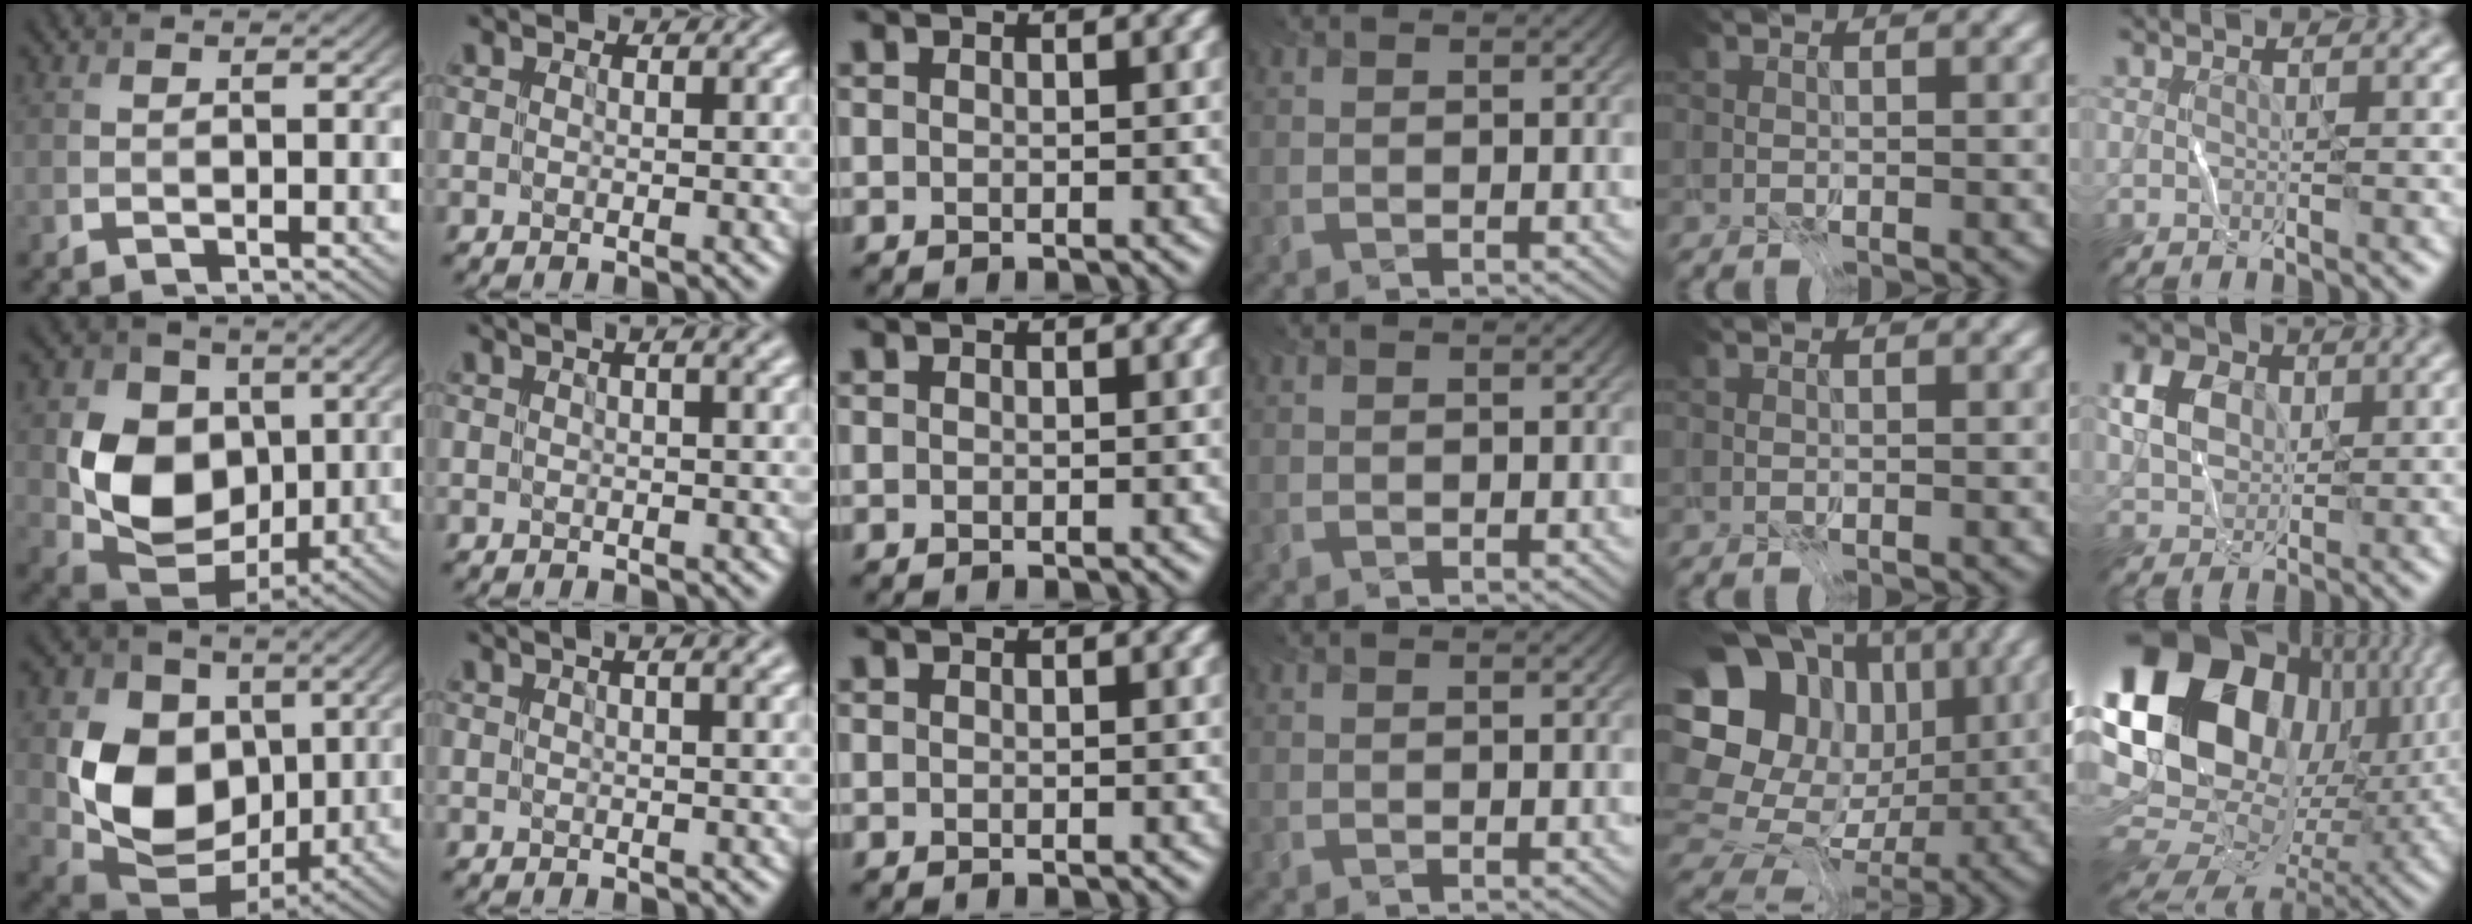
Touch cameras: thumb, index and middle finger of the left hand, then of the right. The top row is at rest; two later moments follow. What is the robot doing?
{"motion": "fold", "object": "receipt paper"}